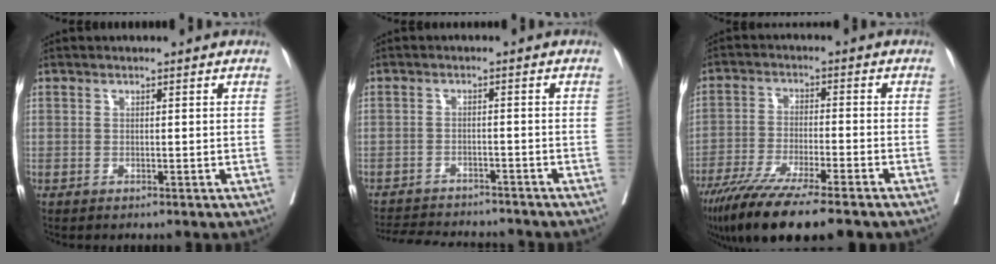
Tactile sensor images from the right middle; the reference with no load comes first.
{"total": 11.3, "force": [-10.6, 2.3, 3.2], "torque": [-0.063, 0.000, -0.144]}
{"total": 14.6, "force": [-11.0, 1.2, 9.5], "torque": [-0.173, -0.044, -0.181]}